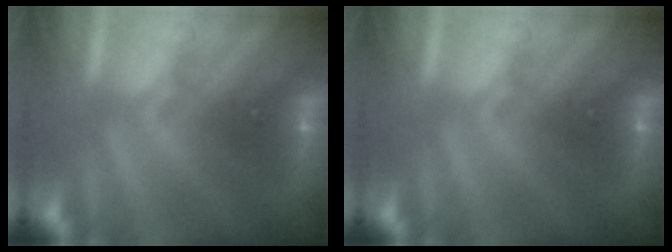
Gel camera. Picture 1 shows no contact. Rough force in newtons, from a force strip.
{"total": 0.0}